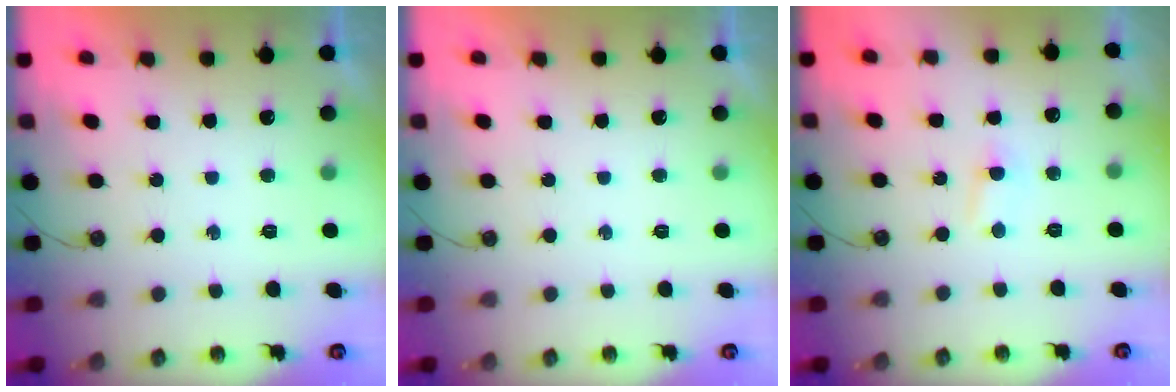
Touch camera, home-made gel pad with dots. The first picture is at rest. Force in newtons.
{"total": 0.0}
{"total": 2.8, "press": 2.7, "slide": 0.7}